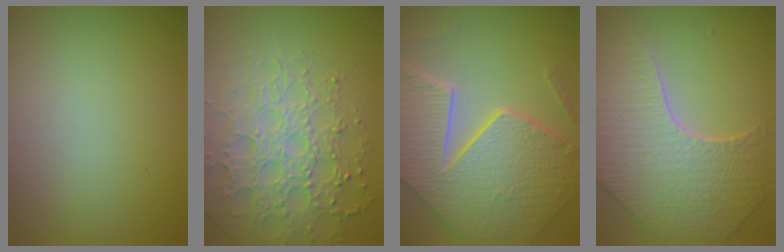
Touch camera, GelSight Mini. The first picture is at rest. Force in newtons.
{"total": 4.9, "press": 4.7, "slide": 1.3}
{"total": 9.6, "press": 7.1, "slide": 6.5}
{"total": 6.4, "press": 5.7, "slide": 3.1}